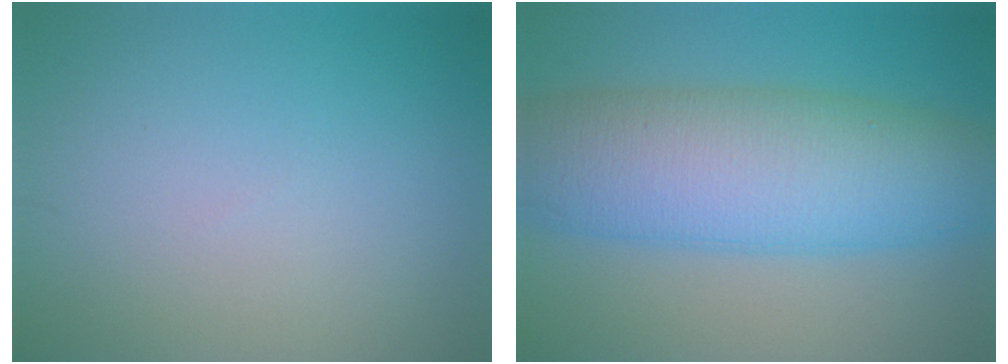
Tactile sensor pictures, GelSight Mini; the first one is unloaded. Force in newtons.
{"total": 11.4, "press": 11.4, "slide": 0.1}